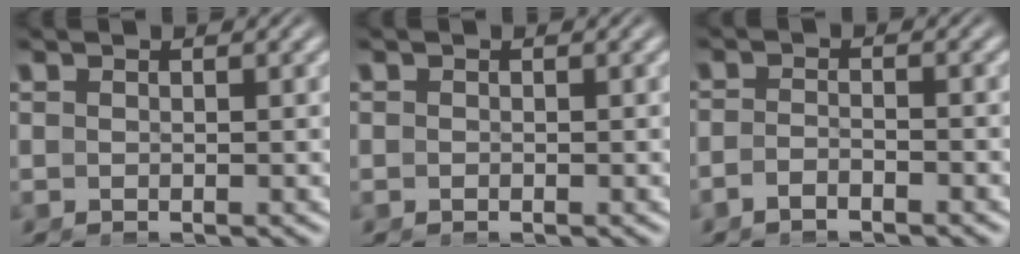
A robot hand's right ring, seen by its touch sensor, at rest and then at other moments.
{"total": 0.0}
{"total": 1.9, "force": [-1.8, 0.1, 0.7], "torque": [-0.015, -0.006, -0.032]}